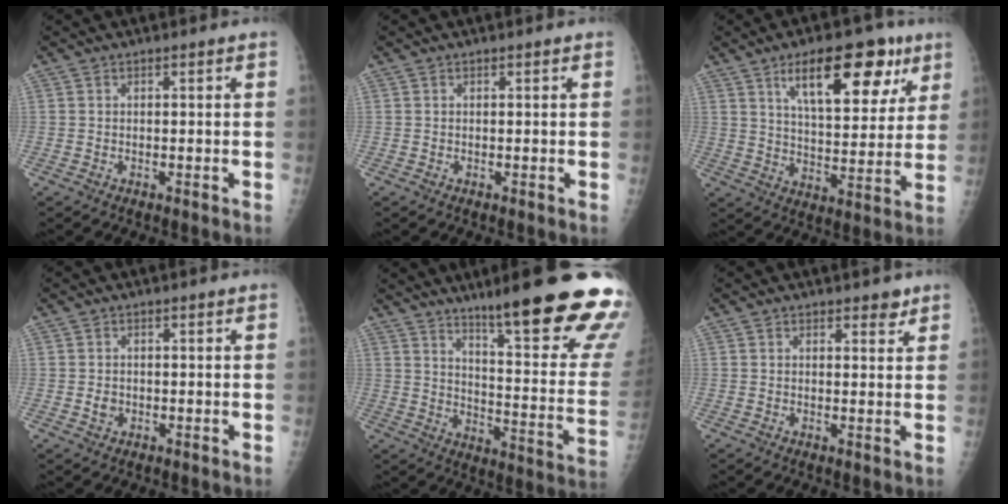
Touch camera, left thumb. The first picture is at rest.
{"total": 0.0}
{"total": 17.7, "force": [9.2, 7.5, 13.1], "torque": [-0.145, -0.031, 0.143]}
{"total": 1.7, "force": [-0.2, 1.5, 0.8], "torque": [-0.007, 0.002, 0.000]}
{"total": 26.3, "force": [18.0, 3.2, 18.8], "torque": [-0.204, -0.102, 0.252]}
{"total": 2.5, "force": [1.8, 1.2, 1.1], "torque": [0.001, -0.011, 0.023]}